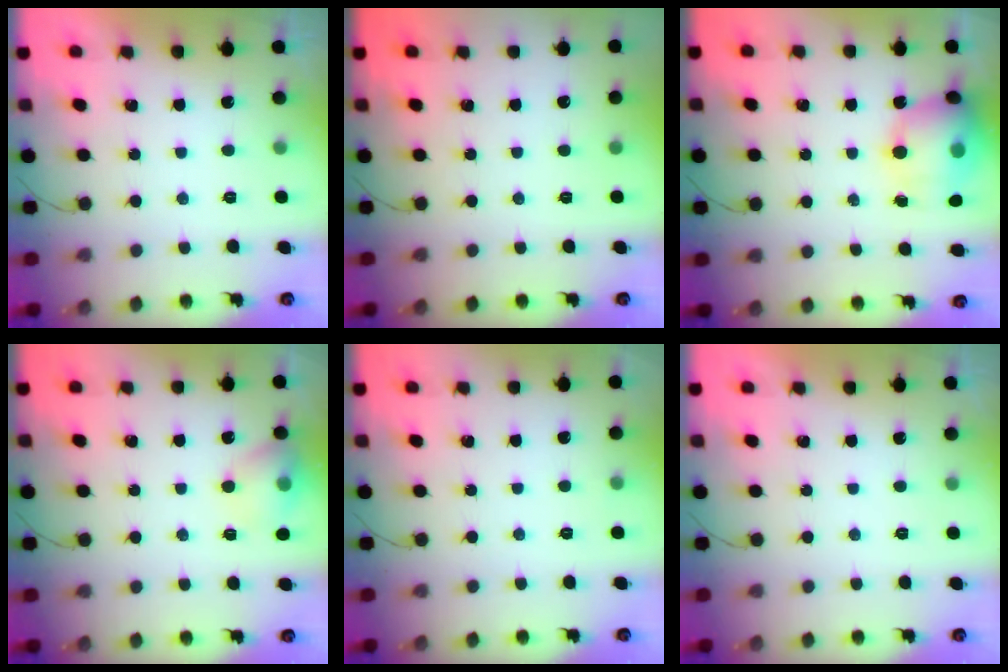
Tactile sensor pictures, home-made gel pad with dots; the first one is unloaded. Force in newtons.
{"total": 0.0}
{"total": 16.4, "press": 16.0, "slide": 3.5}
{"total": 10.6, "press": 10.5, "slide": 1.6}
{"total": 2.4, "press": 1.6, "slide": 1.8}
{"total": 0.0}